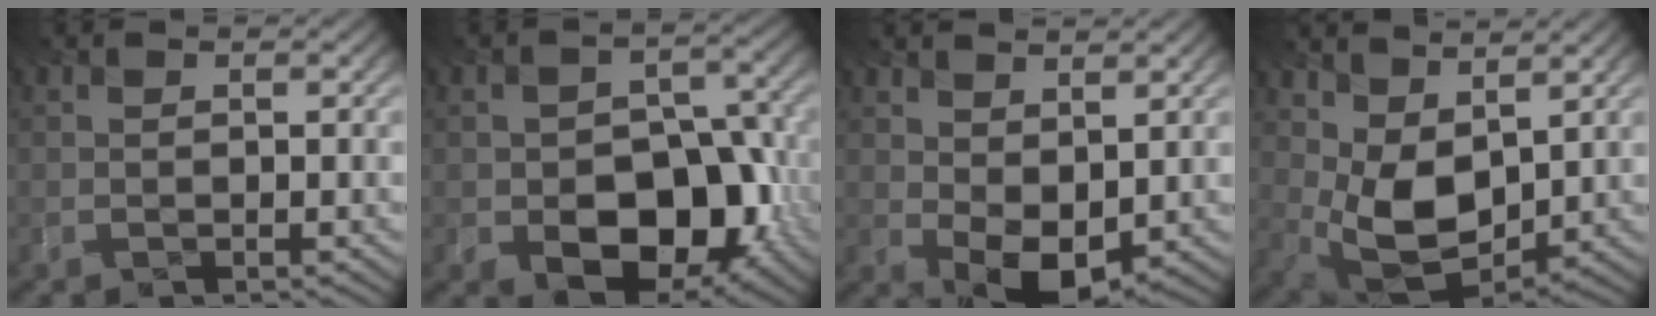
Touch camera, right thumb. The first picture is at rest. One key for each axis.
{"total": 12.3, "fx": -4.6, "fy": 7.9, "fz": 8.2, "tx": -0.127, "ty": -0.029, "tz": -0.066}
{"total": 7.0, "fx": 1.2, "fy": 4.3, "fz": 5.5, "tx": -0.109, "ty": -0.005, "tz": 0.030}
{"total": 10.2, "fx": 3.3, "fy": 6.0, "fz": 7.6, "tx": -0.173, "ty": -0.011, "tz": 0.072}